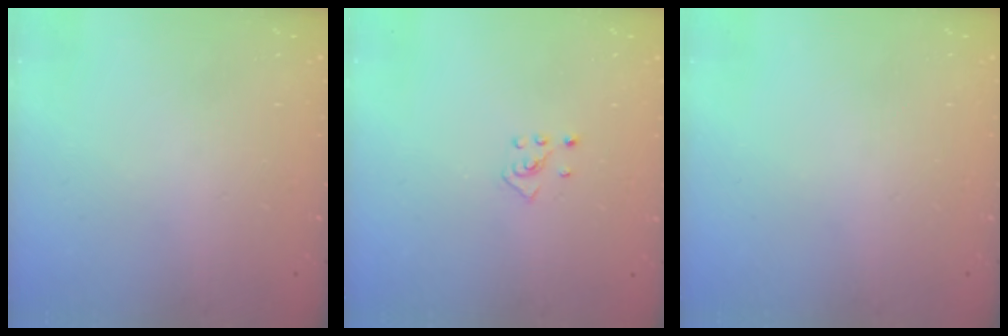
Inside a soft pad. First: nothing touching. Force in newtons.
{"total": 2.7, "press": 2.6, "slide": 0.9}
{"total": 0.0}